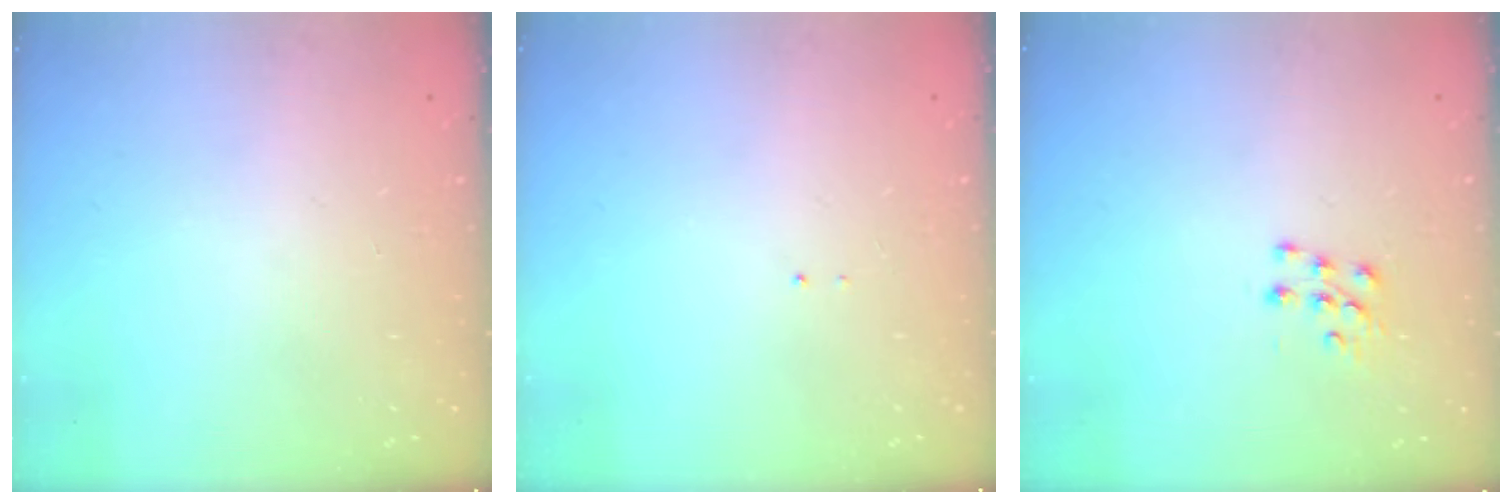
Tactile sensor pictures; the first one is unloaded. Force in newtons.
{"total": 0.6, "press": 0.6, "slide": 0.1}
{"total": 7.0, "press": 7.0, "slide": 0.7}